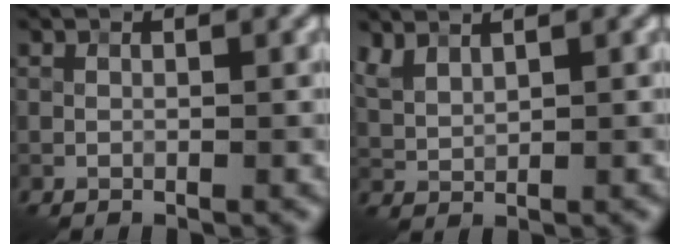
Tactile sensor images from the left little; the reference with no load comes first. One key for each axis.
{"total": 2.0, "fx": 1.7, "fy": 0.2, "fz": 1.0, "tx": -0.035, "ty": -0.001, "tz": 0.049}